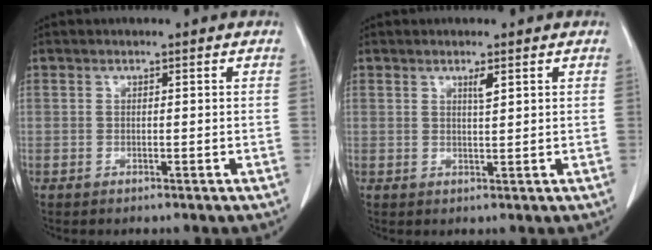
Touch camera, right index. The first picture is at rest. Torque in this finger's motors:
{"motor_torque": [0.05, 0.10, 0.01, 0.01]}